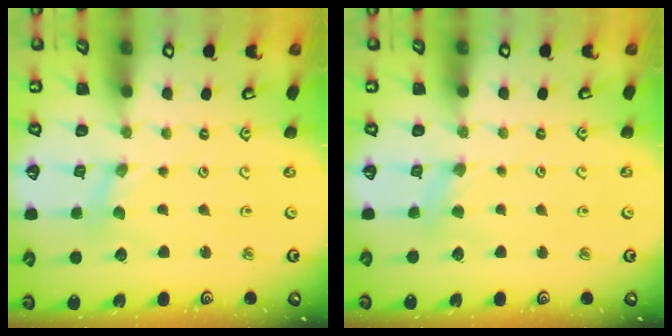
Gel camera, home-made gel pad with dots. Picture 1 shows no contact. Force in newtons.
{"total": 2.9, "press": 2.9, "slide": 0.6}